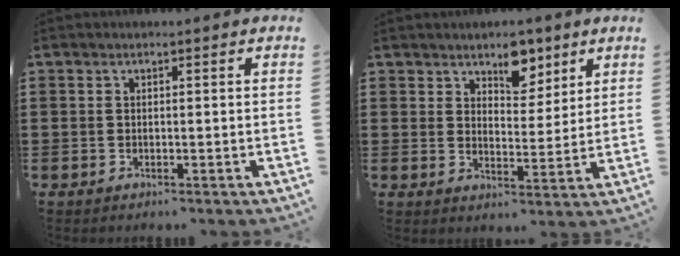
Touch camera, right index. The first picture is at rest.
{"total": 6.1, "force": [4.6, 3.3, 2.2], "torque": [-0.030, -0.010, 0.078]}